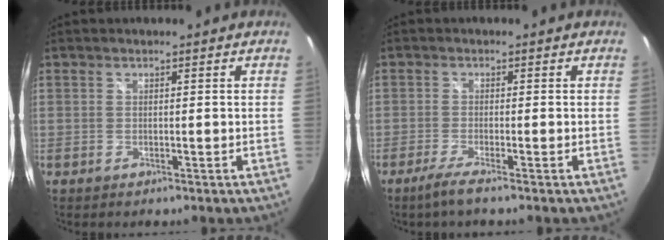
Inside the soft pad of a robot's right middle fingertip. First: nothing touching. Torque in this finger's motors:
{"motor_torque": [0.41, -0.42, 0.02, 0.01]}